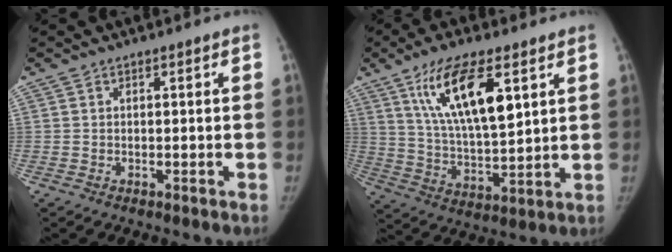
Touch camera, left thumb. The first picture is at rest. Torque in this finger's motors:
{"motor_torque": [1.95, 1.79, 1.39, -1.38, 0.59]}